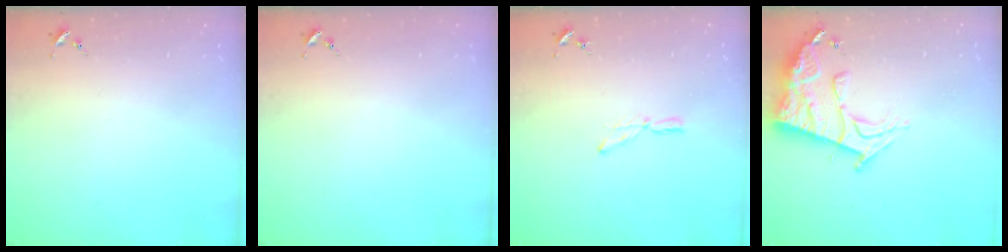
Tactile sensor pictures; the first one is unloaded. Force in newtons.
{"total": 0.0}
{"total": 6.4, "press": 6.4, "slide": 0.3}
{"total": 14.4, "press": 14.3, "slide": 1.2}